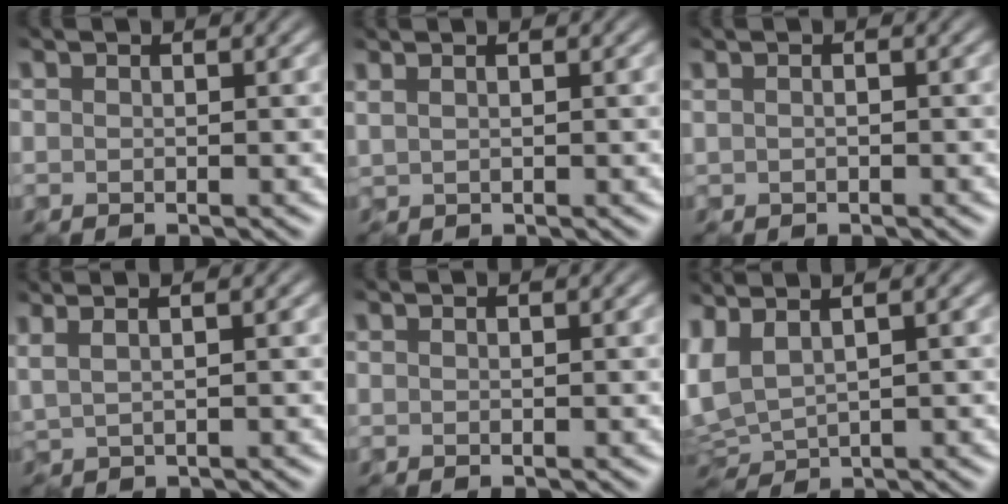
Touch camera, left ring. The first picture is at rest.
{"total": 1.5, "force": [1.1, 0.8, 0.7], "torque": [-0.008, 0.011, 0.004]}
{"total": 1.0, "force": [0.5, 0.6, 0.6], "torque": [-0.012, 0.010, -0.005]}
{"total": 4.1, "force": [2.4, 2.0, 2.6], "torque": [-0.029, 0.034, 0.015]}
{"total": 0.0}
{"total": 2.4, "force": [1.4, 1.0, 1.7], "torque": [-0.054, 0.013, 0.031]}